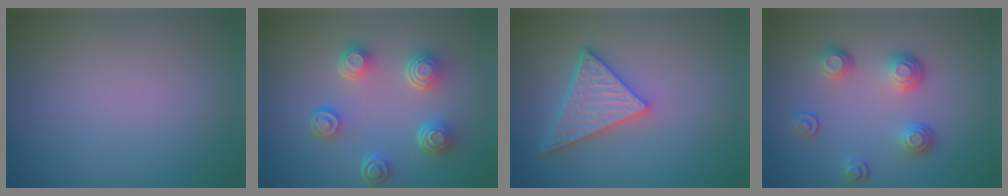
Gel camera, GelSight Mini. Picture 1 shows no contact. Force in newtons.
{"total": 5.0, "press": 3.7, "slide": 3.3}
{"total": 4.7, "press": 4.2, "slide": 2.2}
{"total": 3.3, "press": 2.7, "slide": 1.9}